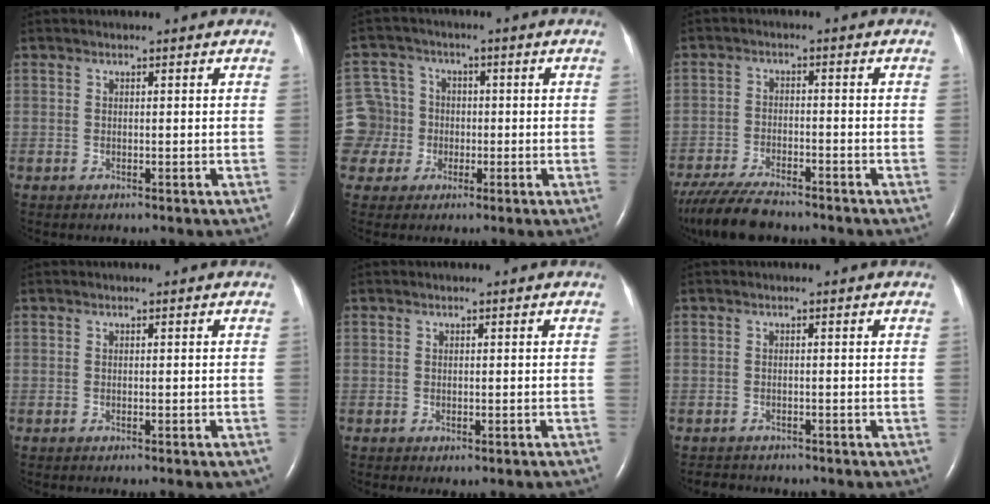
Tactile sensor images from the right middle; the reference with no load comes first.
{"total": 7.1, "force": [-1.2, 7.0, 0.3], "torque": [-0.012, 0.020, -0.018]}
{"total": 9.7, "force": [-8.3, 1.9, 4.8], "torque": [-0.092, -0.027, -0.140]}
{"total": 1.6, "force": [-1.2, 0.1, 1.1], "torque": [-0.011, -0.003, -0.011]}
{"total": 1.2, "force": [-0.9, 0.2, 0.7], "torque": [-0.009, -0.003, -0.008]}
{"total": 3.3, "force": [-3.0, 1.2, 0.4], "torque": [-0.008, -0.006, -0.042]}